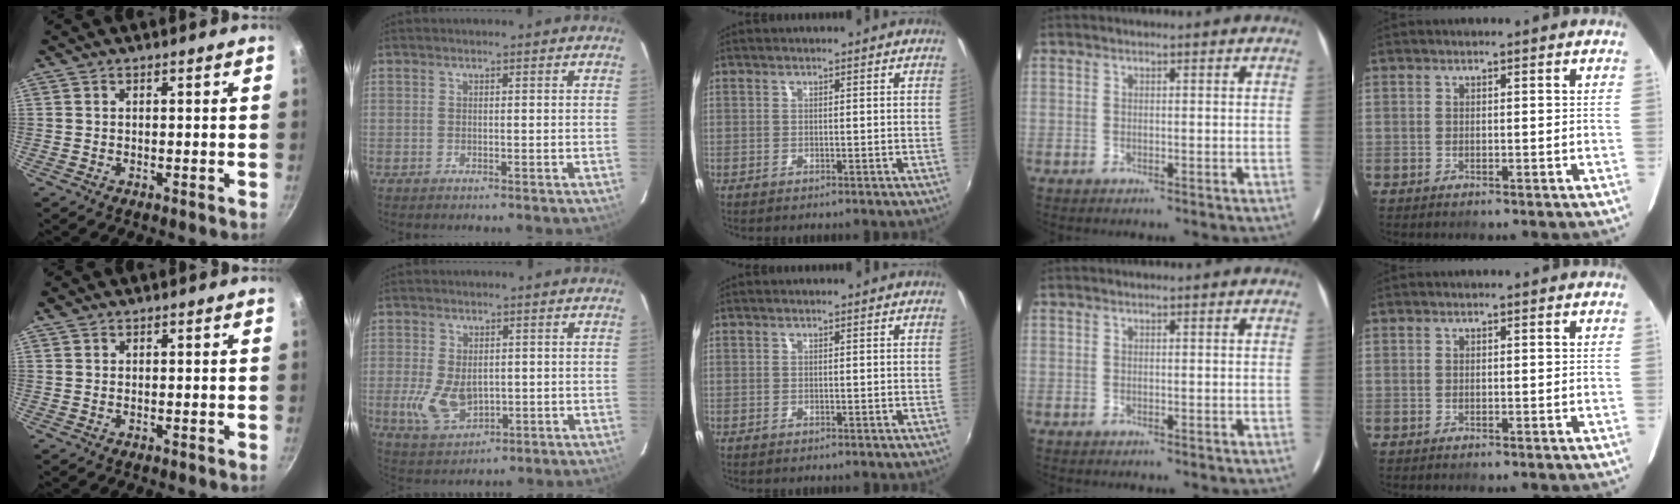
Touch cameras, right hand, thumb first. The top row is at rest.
{"thumb": {"total": 1.2, "force": [0.9, 0.7, 0.5], "torque": [-0.009, 0.002, 0.016]}, "index": {"total": 8.1, "force": [-0.9, 5.1, 6.2], "torque": [-0.138, -0.011, -0.004]}}